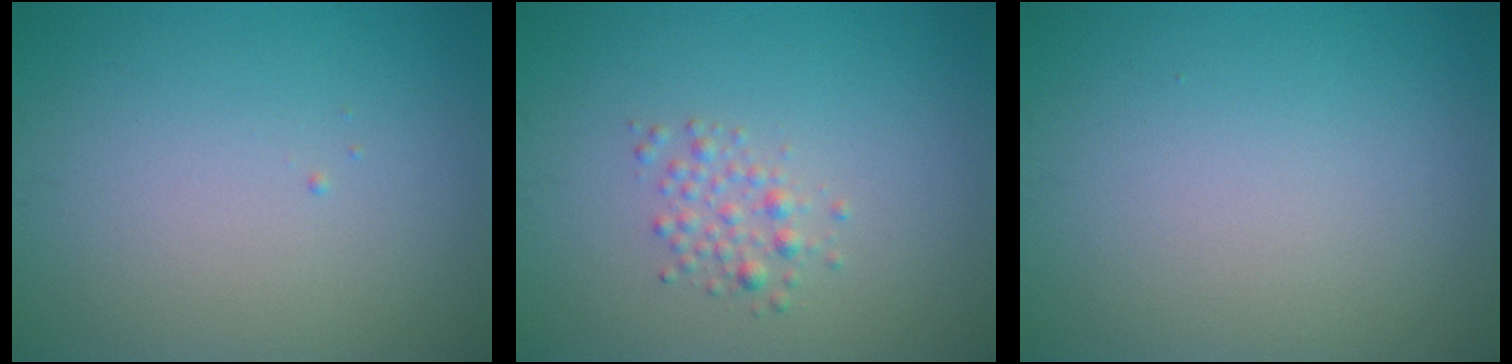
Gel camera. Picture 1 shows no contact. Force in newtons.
{"total": 1.7, "press": 1.7, "slide": 0.0}
{"total": 0.0}